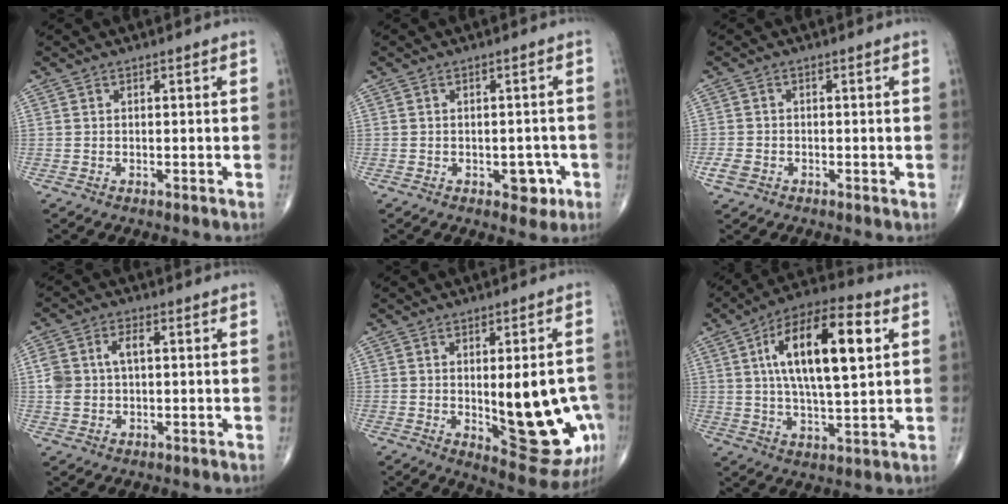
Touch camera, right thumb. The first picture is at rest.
{"total": 3.7, "force": [-1.4, 2.4, 2.5], "torque": [-0.007, 0.005, -0.015]}
{"total": 2.5, "force": [-1.1, 1.8, 1.3], "torque": [-0.028, -0.001, -0.021]}
{"total": 5.9, "force": [0.8, 3.7, 4.5], "torque": [-0.097, 0.013, 0.016]}
{"total": 17.5, "force": [-2.7, 6.8, 15.9], "torque": [-0.175, -0.012, -0.009]}
{"total": 18.6, "force": [4.9, 6.8, 16.6], "torque": [-0.276, 0.006, 0.077]}